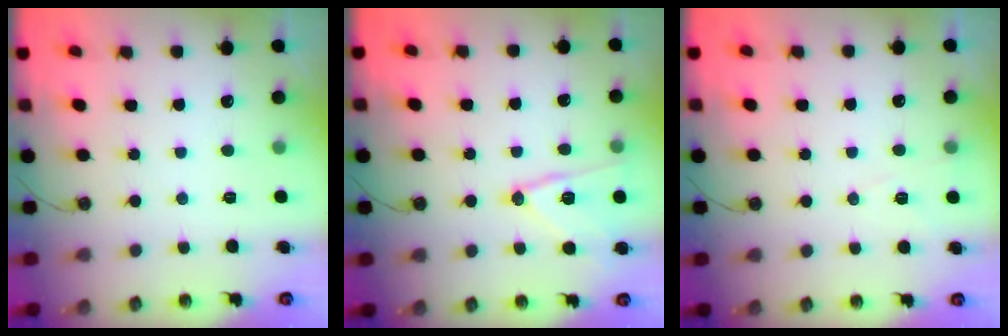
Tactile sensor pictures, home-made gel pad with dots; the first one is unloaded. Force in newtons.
{"total": 13.2, "press": 13.1, "slide": 0.6}
{"total": 7.3, "press": 5.7, "slide": 4.5}